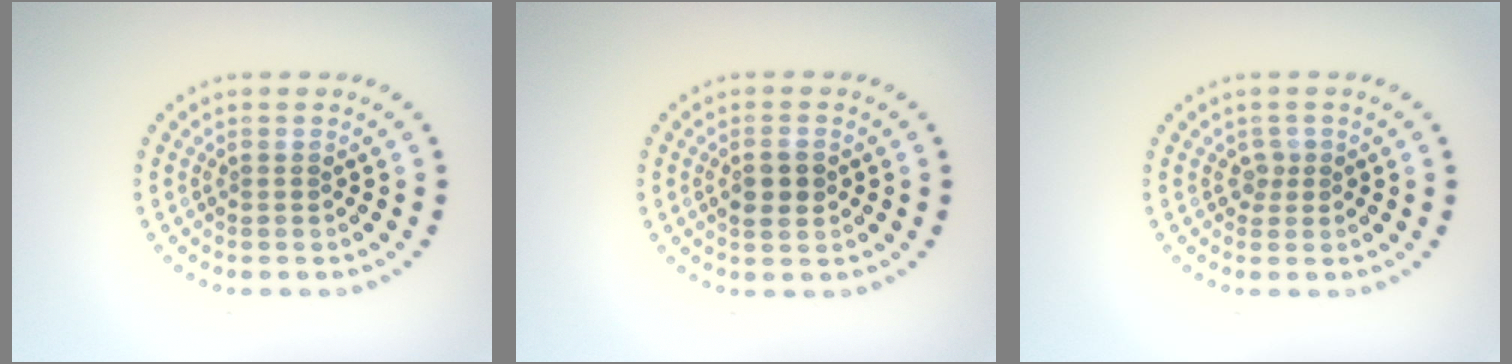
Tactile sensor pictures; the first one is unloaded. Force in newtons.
{"total": 2.1, "press": 2.1, "slide": 0.0}
{"total": 1.2, "press": 0.9, "slide": 0.7}